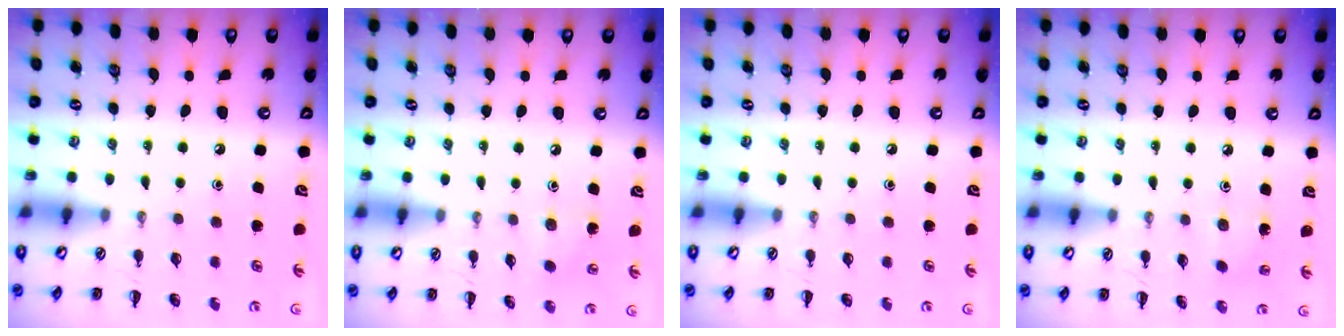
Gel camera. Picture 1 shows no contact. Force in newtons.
{"total": 4.3, "press": 4.1, "slide": 1.2}
{"total": 0.0}
{"total": 2.5, "press": 2.4, "slide": 0.8}